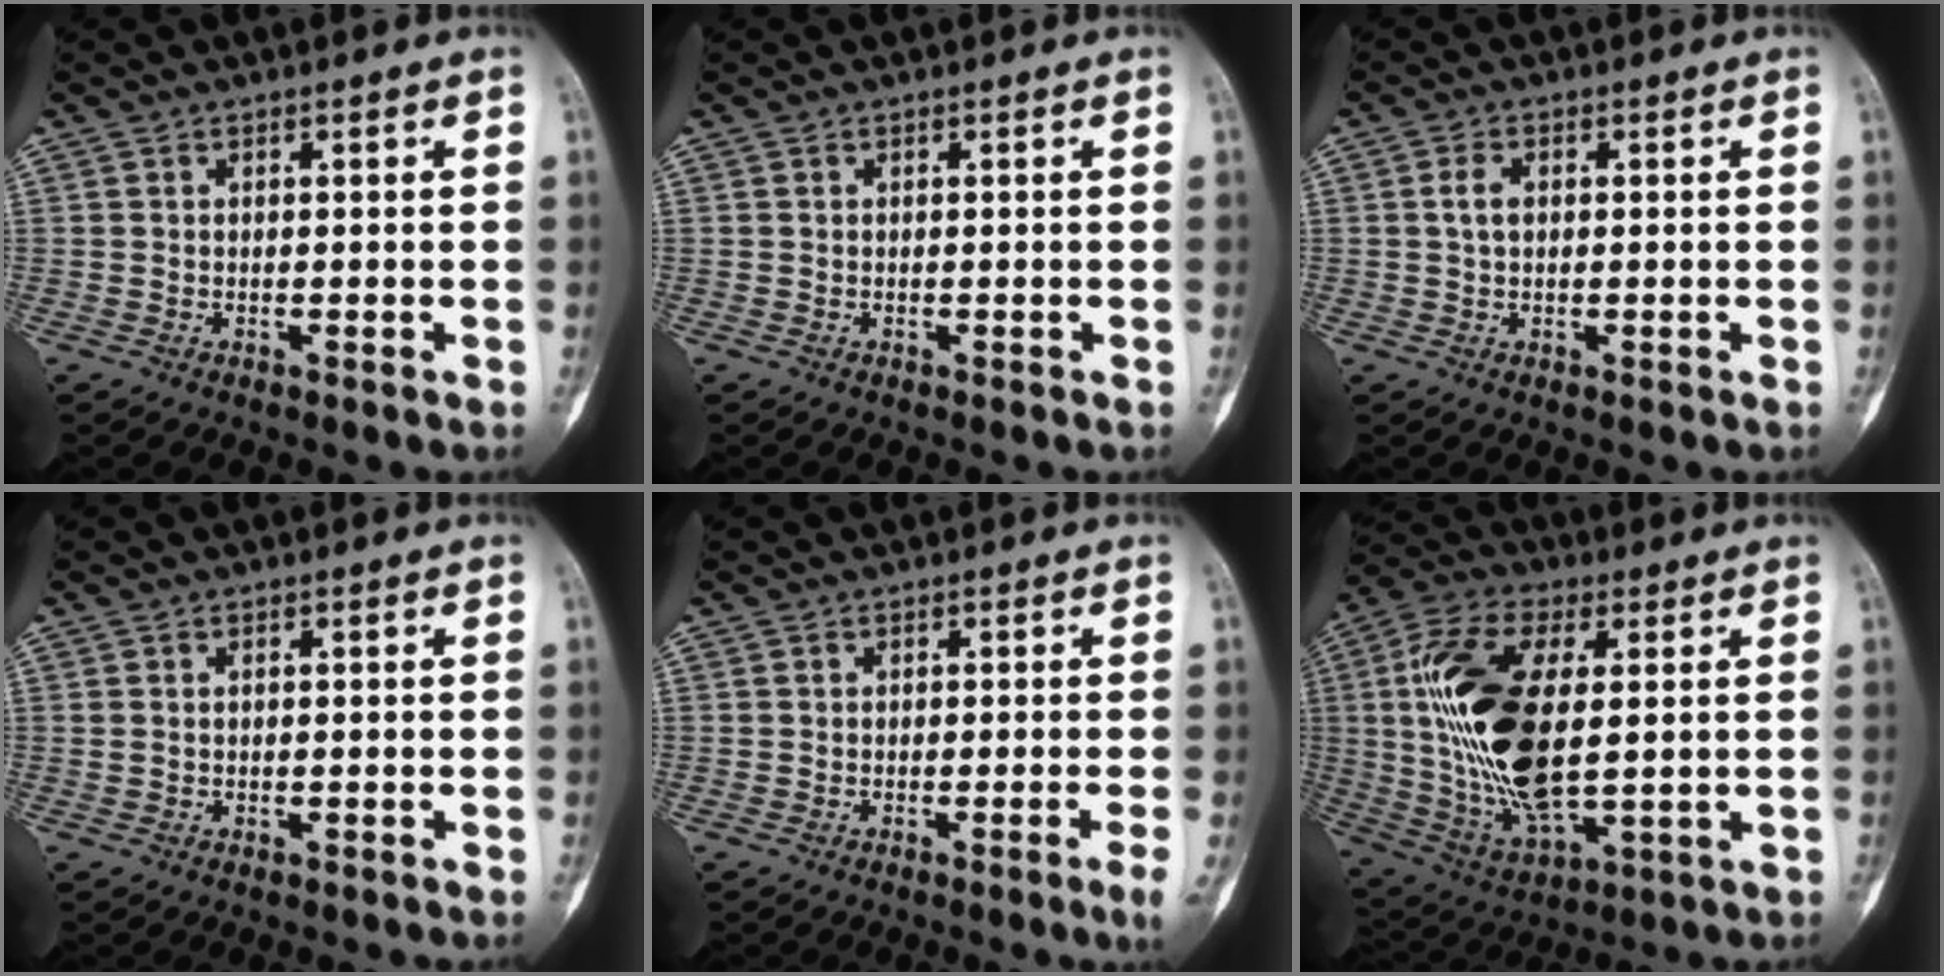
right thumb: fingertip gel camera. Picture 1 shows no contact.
{"total": 0.0}
{"total": 2.6, "force": [0.3, 1.5, 2.0], "torque": [-0.036, 0.004, 0.004]}
{"total": 0.0}
{"total": 2.1, "force": [-0.8, -0.4, 1.9], "torque": [-0.034, -0.006, -0.013]}
{"total": 21.6, "force": [2.3, 10.4, 18.8], "torque": [-0.377, -0.008, 0.046]}